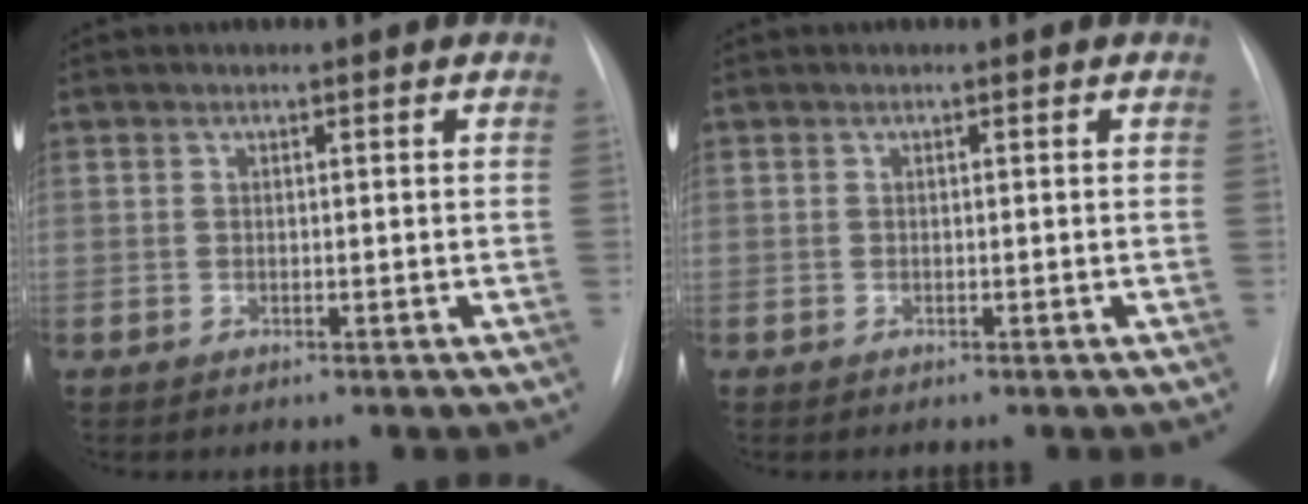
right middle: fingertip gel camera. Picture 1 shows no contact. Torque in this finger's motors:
{"motor_torque": [-0.01, -0.09, -0.01, 0.00]}